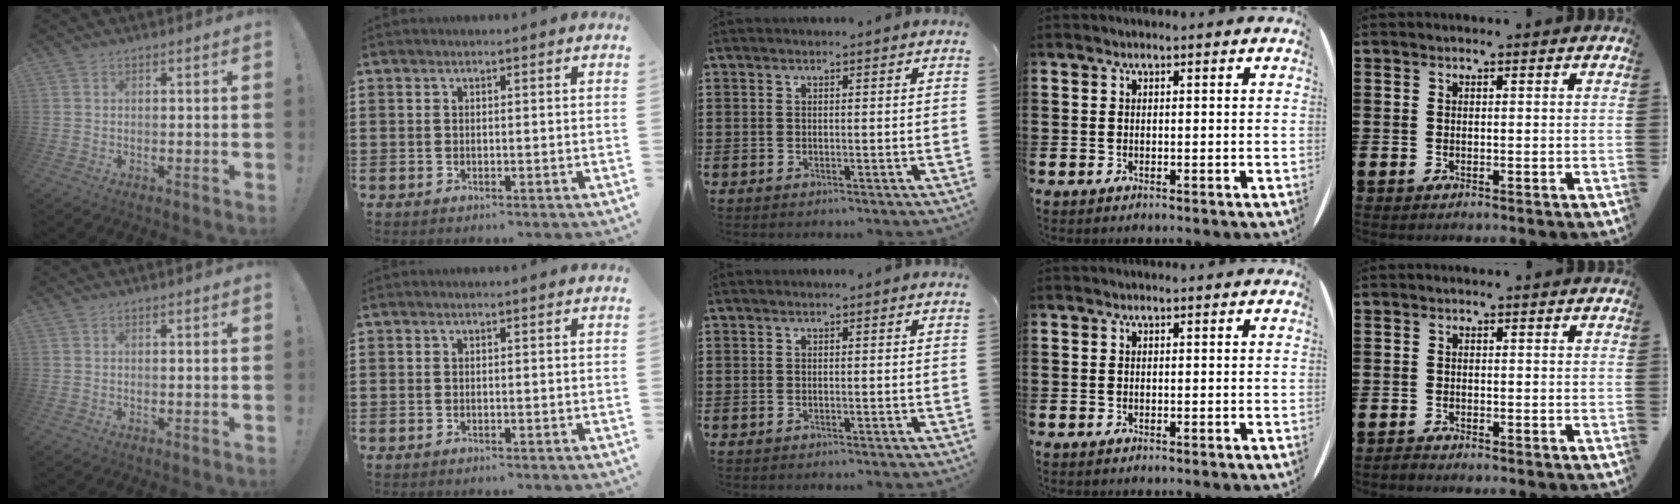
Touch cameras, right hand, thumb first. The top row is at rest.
{"little": {"total": 0.6, "force": [-0.6, 0.1, 0.1], "torque": [-0.003, -0.003, -0.012]}}